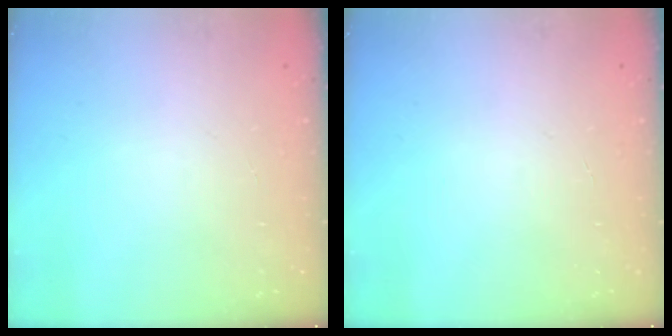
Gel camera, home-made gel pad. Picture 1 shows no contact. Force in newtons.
{"total": 0.0}